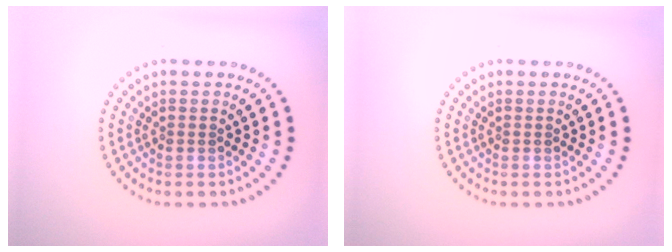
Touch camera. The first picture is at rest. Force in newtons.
{"total": 0.0}